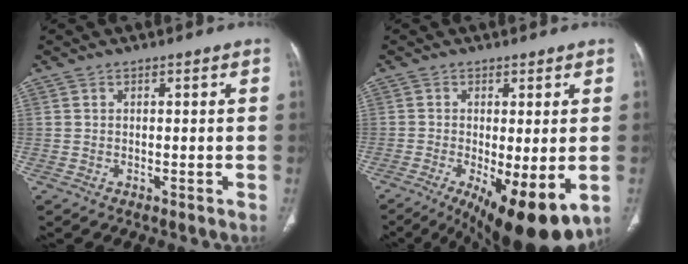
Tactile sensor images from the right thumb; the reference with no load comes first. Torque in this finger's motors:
{"motor_torque": [0.12, 0.95, 0.40, -0.33, 0.10]}